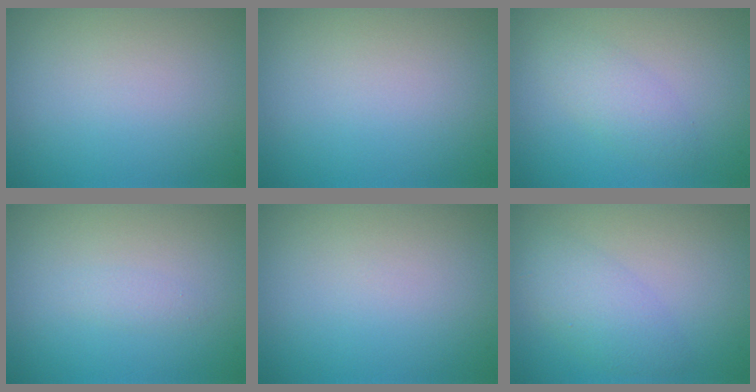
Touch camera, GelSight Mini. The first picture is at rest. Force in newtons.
{"total": 0.0}
{"total": 2.2, "press": 2.2, "slide": 0.1}
{"total": 0.8, "press": 0.8, "slide": 0.1}
{"total": 0.0}
{"total": 1.9, "press": 1.9, "slide": 0.2}